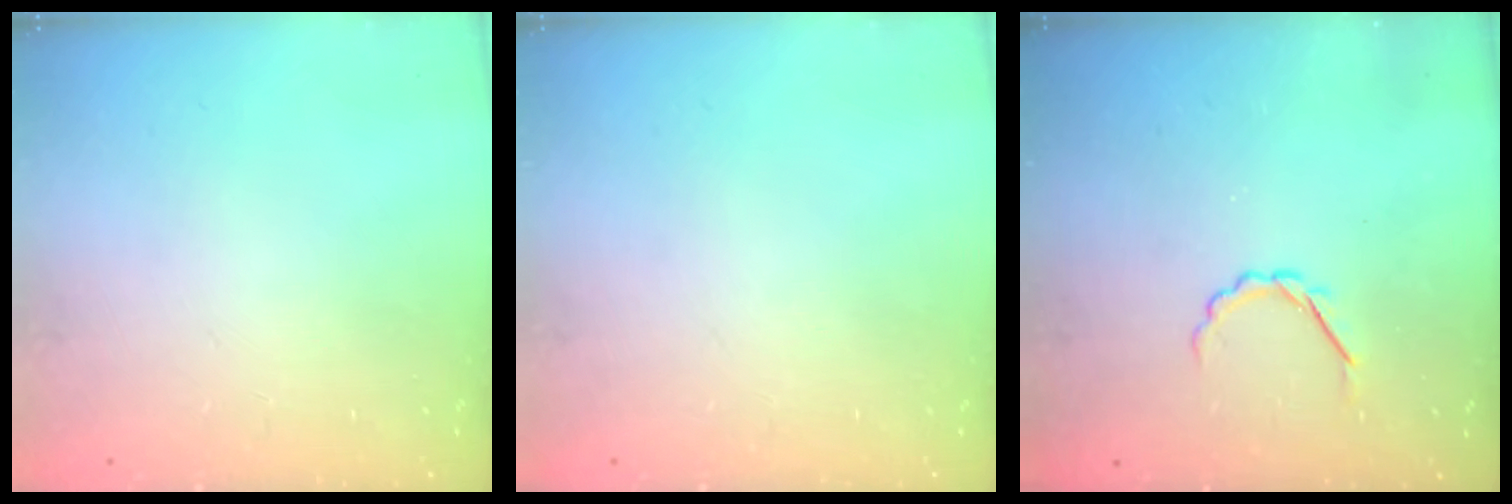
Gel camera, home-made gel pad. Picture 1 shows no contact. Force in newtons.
{"total": 0.0}
{"total": 2.4, "press": 2.2, "slide": 0.8}